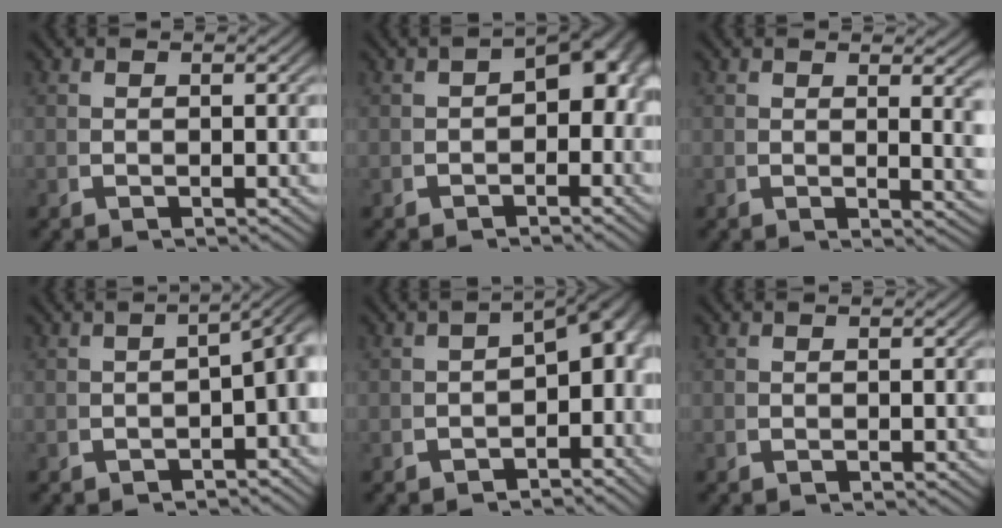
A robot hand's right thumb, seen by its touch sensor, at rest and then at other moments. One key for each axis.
{"total": 4.9, "fx": -0.3, "fy": 3.3, "fz": 3.6, "tx": -0.027, "ty": 0.001, "tz": -0.009}
{"total": 2.3, "fx": 0.8, "fy": 0.5, "fz": 2.0, "tx": -0.019, "ty": -0.010, "tz": 0.013}
{"total": 4.7, "fx": -0.8, "fy": 2.5, "fz": 3.9, "tx": -0.041, "ty": 0.006, "tz": -0.015}
{"total": 4.7, "fx": -1.3, "fy": 2.8, "fz": 3.5, "tx": -0.036, "ty": -0.011, "tz": -0.018}
{"total": 0.0}